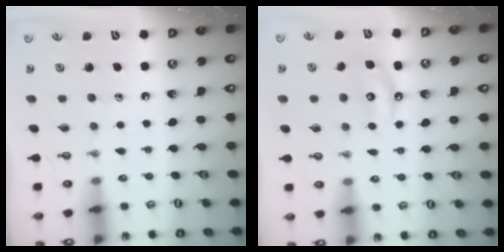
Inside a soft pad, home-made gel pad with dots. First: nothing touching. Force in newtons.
{"total": 5.0, "press": 5.0, "slide": 0.4}